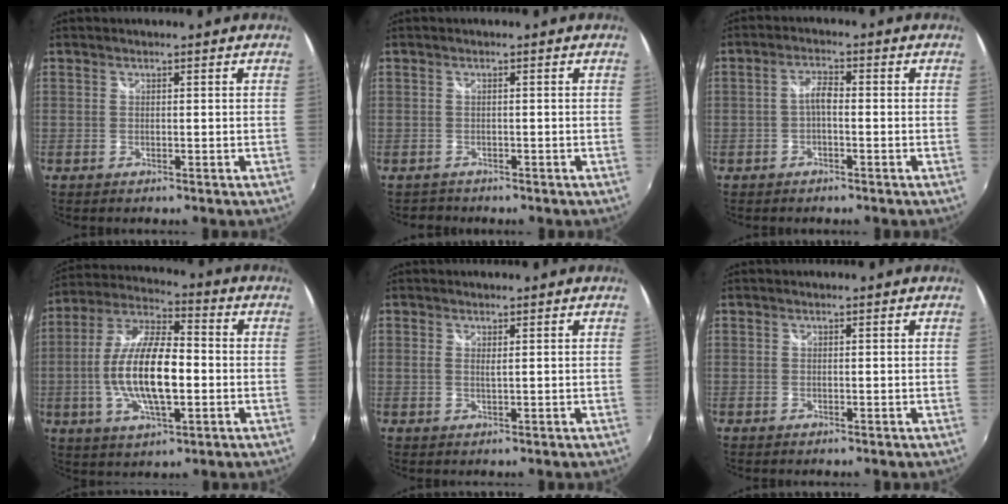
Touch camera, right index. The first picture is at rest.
{"total": 1.4, "force": [-1.2, 0.8, -0.1], "torque": [-0.003, -0.001, -0.018]}
{"total": 2.6, "force": [-0.8, 0.9, 2.3], "torque": [-0.049, 0.008, -0.017]}
{"total": 15.6, "force": [-2.3, 5.5, 14.4], "torque": [-0.287, 0.002, -0.045]}
{"total": 1.0, "force": [0.5, 0.0, 0.8], "torque": [-0.017, 0.000, 0.008]}
{"total": 0.0}